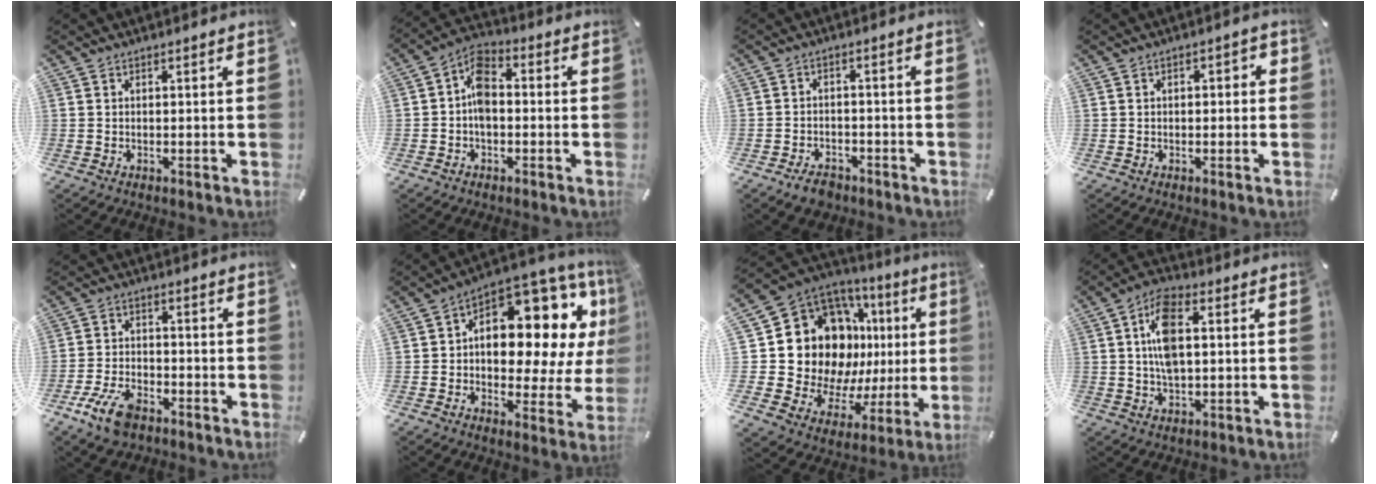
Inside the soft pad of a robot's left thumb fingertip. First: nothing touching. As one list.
[{"total": 7.4, "force": [-1.3, 4.9, 5.5], "torque": [-0.107, 0.020, -0.021]}, {"total": 3.8, "force": [-2.9, 2.0, 1.3], "torque": [-0.020, 0.017, -0.055]}, {"total": 1.9, "force": [-0.6, 1.2, 1.3], "torque": [-0.023, 0.009, -0.015]}, {"total": 9.1, "force": [-5.3, 4.8, 5.6], "torque": [-0.127, 0.015, -0.100]}, {"total": 13.8, "force": [6.1, 8.1, 9.3], "torque": [-0.121, -0.081, 0.101]}, {"total": 23.2, "force": [6.2, 17.1, 14.4], "torque": [-0.249, -0.063, 0.147]}, {"total": 10.4, "force": [1.6, 5.5, 8.7], "torque": [-0.170, 0.003, 0.024]}]